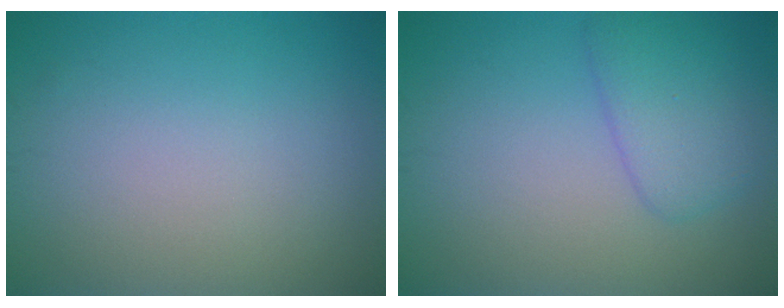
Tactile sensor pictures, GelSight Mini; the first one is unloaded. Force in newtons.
{"total": 3.4, "press": 3.4, "slide": 0.1}